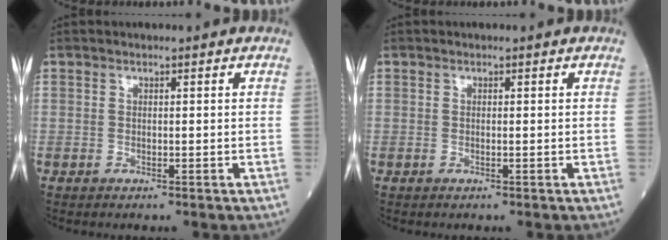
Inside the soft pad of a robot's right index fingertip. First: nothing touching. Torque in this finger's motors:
{"motor_torque": [-0.03, 0.01, 0.05, -0.01]}